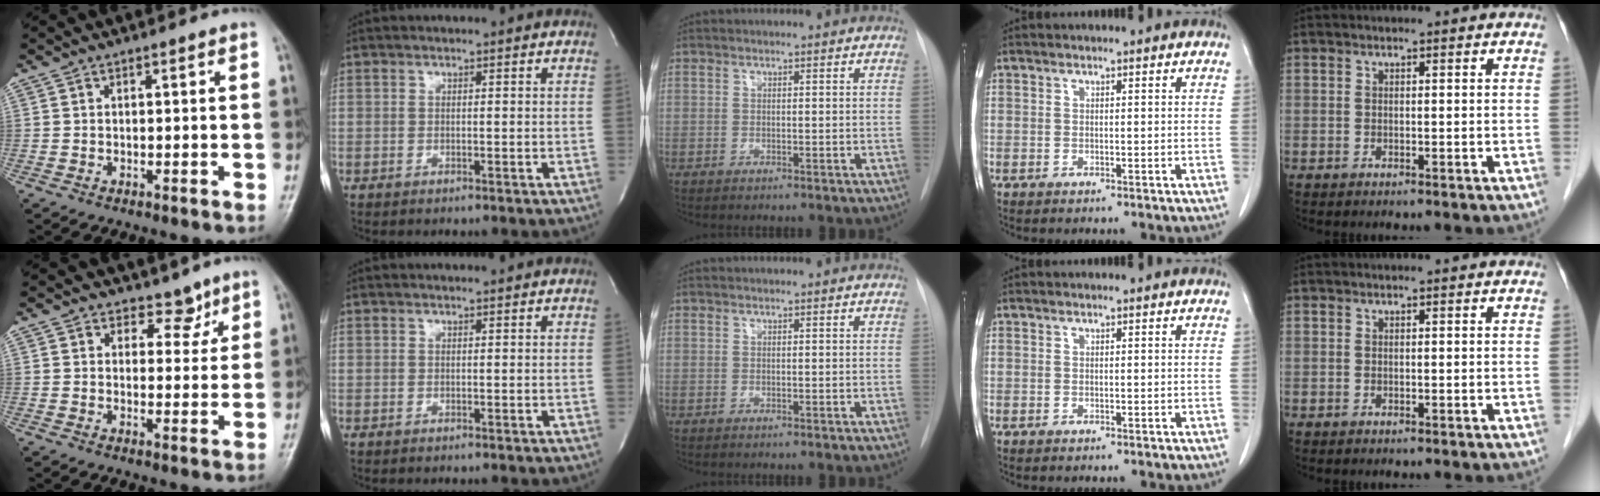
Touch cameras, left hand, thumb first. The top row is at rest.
{"thumb": {"total": 4.8, "force": [3.4, 3.3, 0.7], "torque": [0.026, -0.017, 0.048]}}